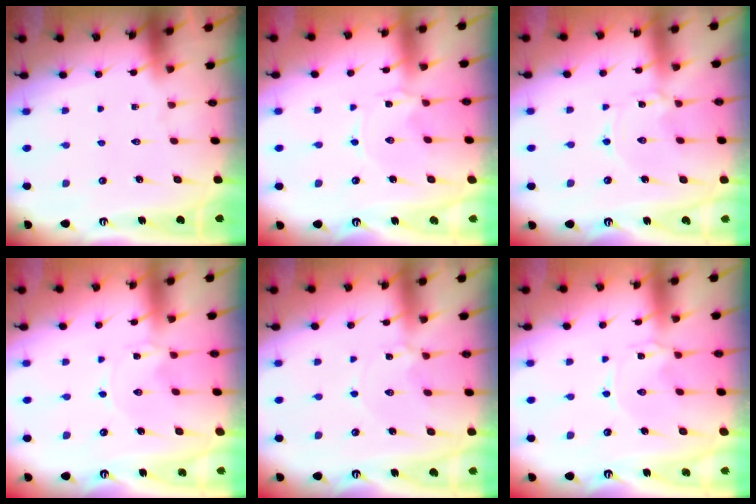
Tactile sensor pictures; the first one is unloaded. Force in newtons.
{"total": 0.0}
{"total": 1.0, "press": 1.0, "slide": 0.2}
{"total": 0.0}
{"total": 2.2, "press": 2.2, "slide": 0.2}
{"total": 0.0}